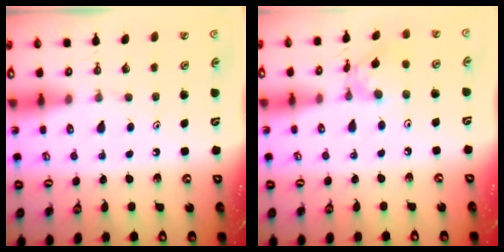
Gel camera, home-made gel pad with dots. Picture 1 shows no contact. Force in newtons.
{"total": 9.2, "press": 9.2, "slide": 0.6}